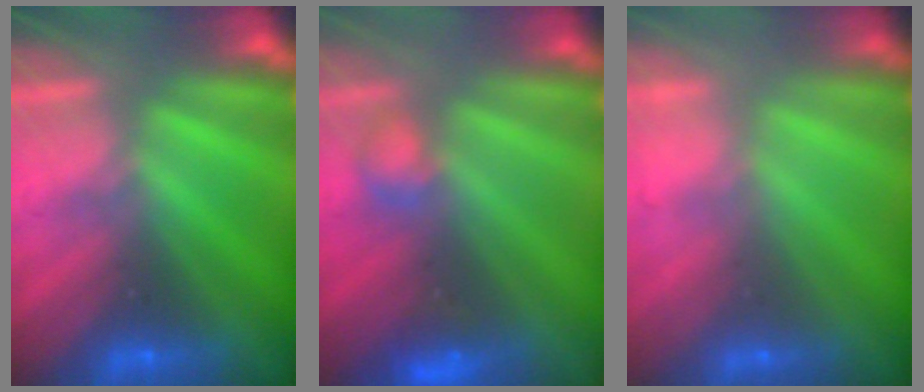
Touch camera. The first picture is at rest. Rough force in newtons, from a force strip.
{"total": 2.8}
{"total": 2.1}